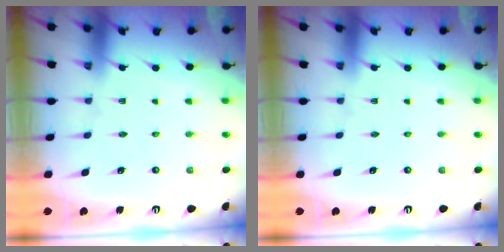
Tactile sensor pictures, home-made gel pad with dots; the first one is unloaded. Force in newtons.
{"total": 0.0}